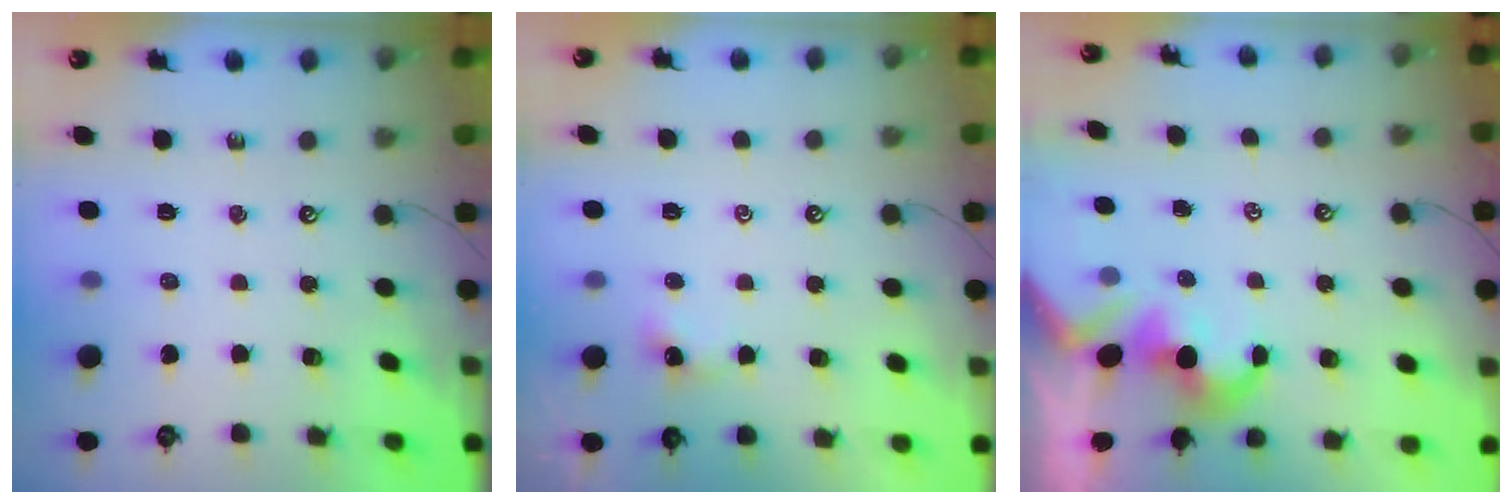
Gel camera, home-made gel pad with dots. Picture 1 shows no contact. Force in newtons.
{"total": 2.6, "press": 2.6, "slide": 0.2}
{"total": 1.7, "press": 1.4, "slide": 1.0}